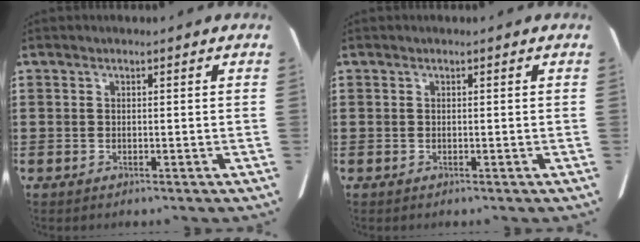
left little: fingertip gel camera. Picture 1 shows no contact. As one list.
[{"total": 0.0}]